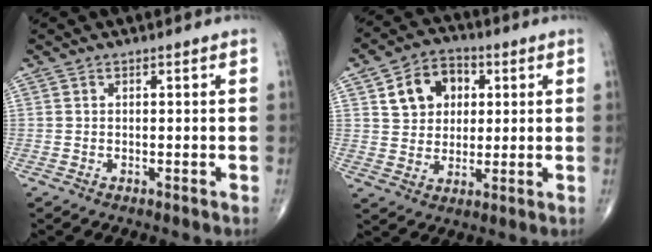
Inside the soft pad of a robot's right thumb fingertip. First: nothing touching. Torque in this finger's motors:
{"motor_torque": [-0.45, 0.79, 0.30, 0.07, 0.07]}